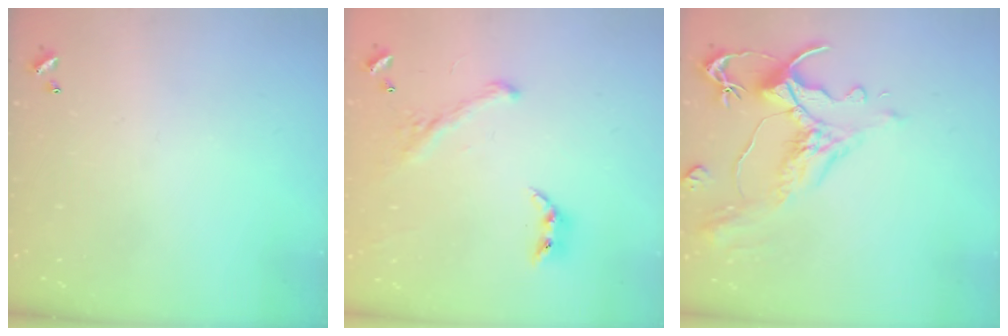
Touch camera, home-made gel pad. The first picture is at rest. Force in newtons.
{"total": 1.6, "press": 1.1, "slide": 1.2}
{"total": 1.6, "press": 0.4, "slide": 1.6}